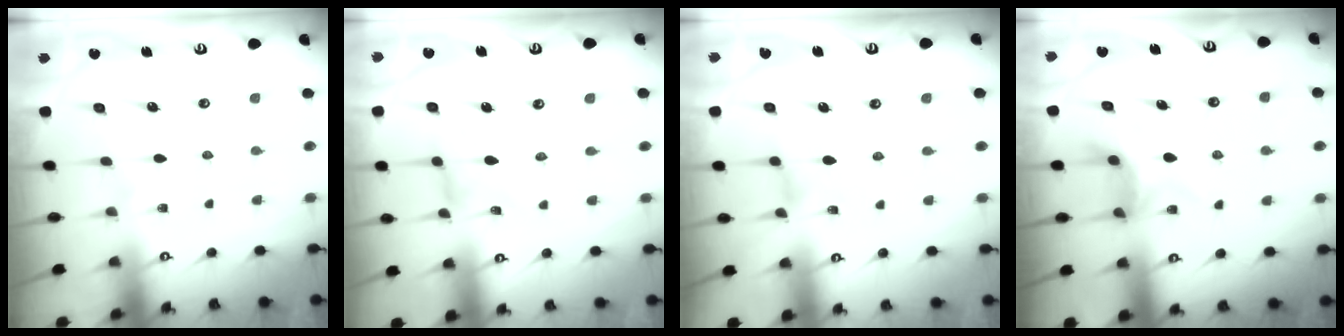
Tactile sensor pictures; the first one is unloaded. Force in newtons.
{"total": 0.6, "press": 0.5, "slide": 0.2}
{"total": 1.3, "press": 1.3, "slide": 0.2}
{"total": 5.9, "press": 5.9, "slide": 0.4}